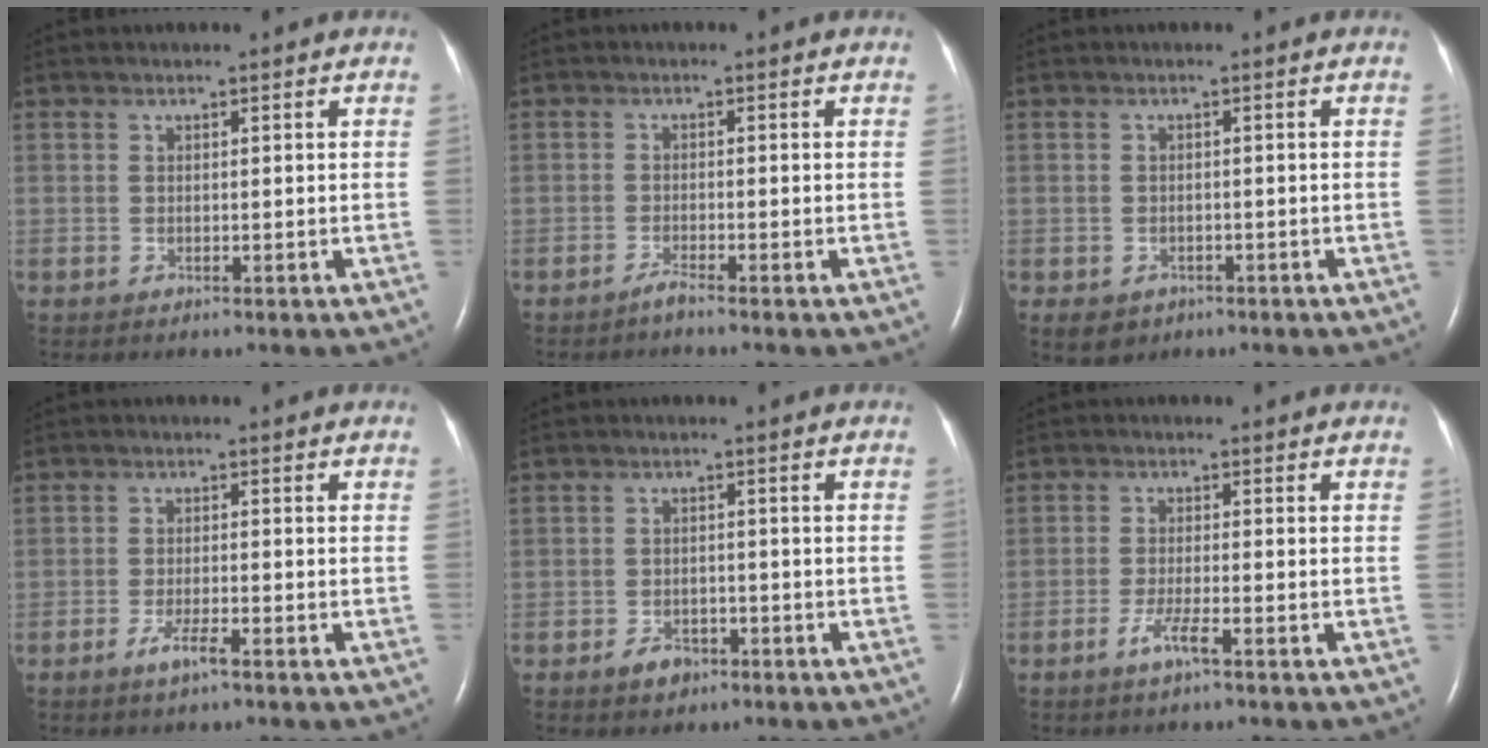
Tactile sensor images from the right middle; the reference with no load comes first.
{"total": 1.4, "force": [-1.2, -0.3, 0.6], "torque": [-0.014, -0.001, -0.024]}
{"total": 3.8, "force": [-2.2, 3.0, 1.0], "torque": [-0.013, 0.001, -0.024]}
{"total": 3.0, "force": [-1.9, 0.2, 2.3], "torque": [-0.049, -0.004, -0.037]}
{"total": 3.1, "force": [-2.0, 1.9, 1.3], "torque": [-0.024, 0.003, -0.026]}
{"total": 3.1, "force": [-1.9, 0.0, 2.5], "torque": [-0.056, -0.005, -0.040]}